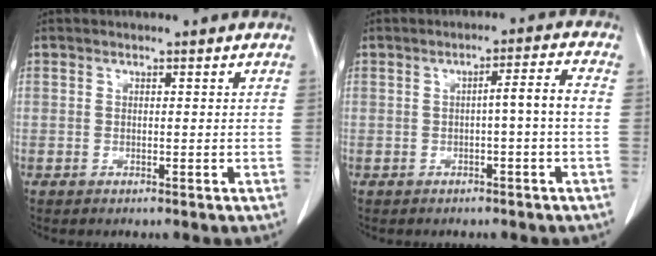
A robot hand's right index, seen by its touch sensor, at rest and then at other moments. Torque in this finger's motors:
{"motor_torque": [0.64, -0.37, 0.27, 0.08]}